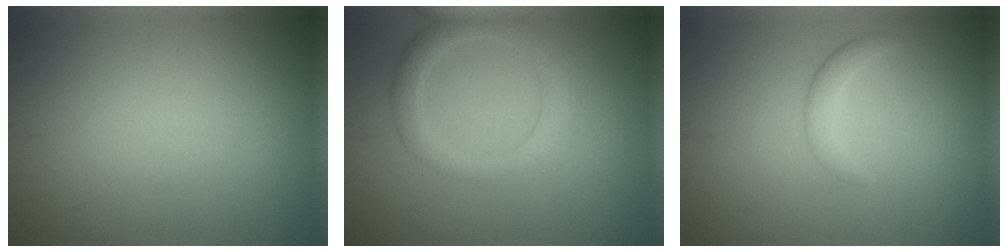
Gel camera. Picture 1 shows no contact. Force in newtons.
{"total": 2.9, "press": 2.9, "slide": 0.1}
{"total": 1.6, "press": 1.6, "slide": 0.1}